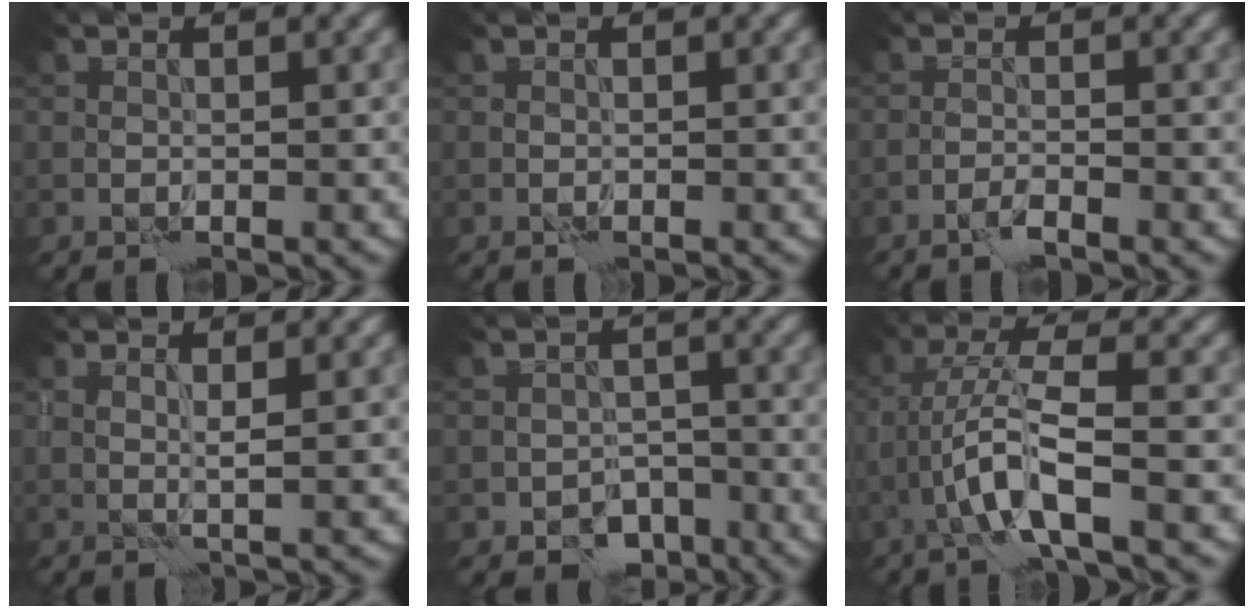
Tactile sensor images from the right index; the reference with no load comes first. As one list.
[{"total": 0.0}, {"total": 0.9, "force": [-0.7, -0.2, 0.5], "torque": [-0.009, 0.001, -0.017]}, {"total": 1.4, "force": [1.0, -0.1, 1.0], "torque": [-0.018, -0.007, 0.021]}, {"total": 4.7, "force": [-3.1, 3.2, 1.6], "torque": [-0.005, -0.006, -0.044]}, {"total": 4.9, "force": [-1.7, 0.5, 4.6], "torque": [-0.095, 0.012, -0.034]}]